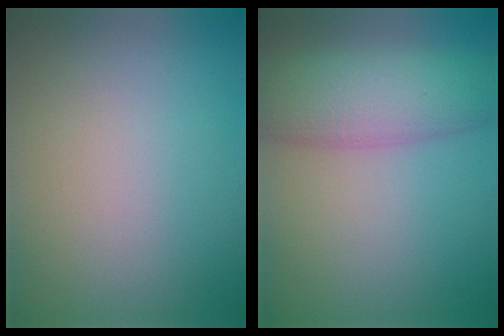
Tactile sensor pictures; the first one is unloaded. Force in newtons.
{"total": 7.0, "press": 7.0, "slide": 0.2}